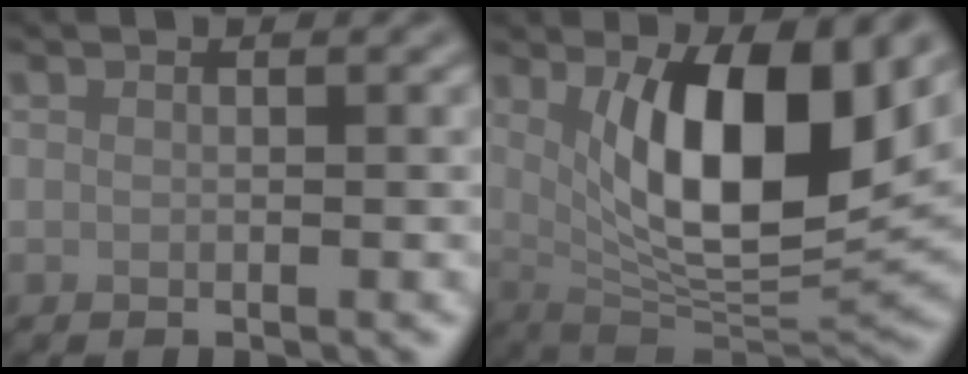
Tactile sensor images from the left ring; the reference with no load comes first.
{"total": 11.4, "force": [3.0, 4.2, 10.1], "torque": [-0.156, -0.017, 0.056]}